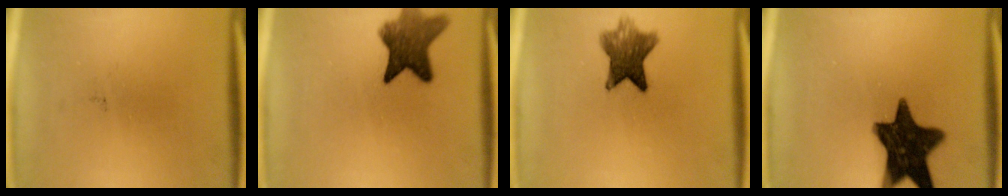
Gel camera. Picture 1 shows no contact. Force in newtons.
{"total": 8.4}
{"total": 7.7}
{"total": 15.3}